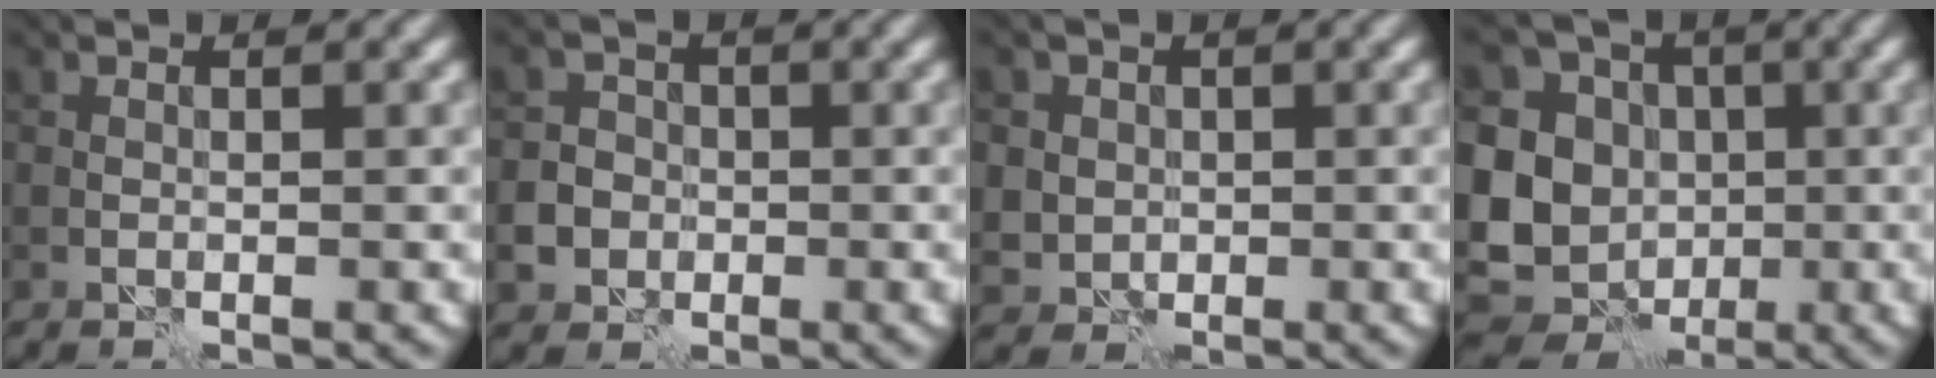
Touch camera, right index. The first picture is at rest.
{"total": 5.3, "force": [-2.2, 4.7, 1.2], "torque": [-0.007, -0.003, -0.056]}
{"total": 3.9, "force": [0.8, 3.6, 1.2], "torque": [-0.014, 0.015, 0.005]}
{"total": 11.9, "force": [-1.3, 10.5, 5.4], "torque": [-0.116, 0.001, -0.041]}